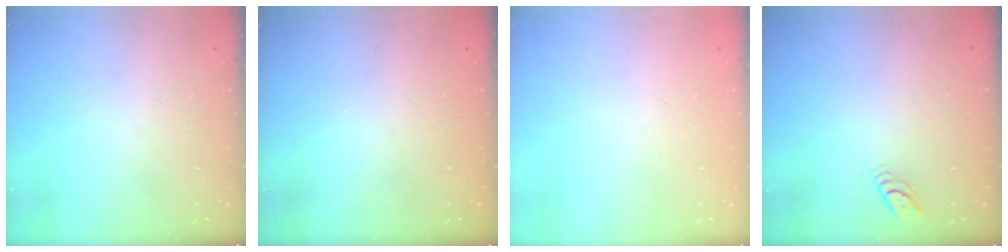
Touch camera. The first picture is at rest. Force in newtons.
{"total": 0.0}
{"total": 0.0}
{"total": 3.6, "press": 3.6, "slide": 0.3}